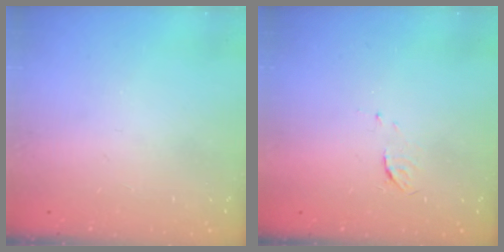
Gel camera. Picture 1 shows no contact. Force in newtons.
{"total": 3.9, "press": 3.9, "slide": 0.4}